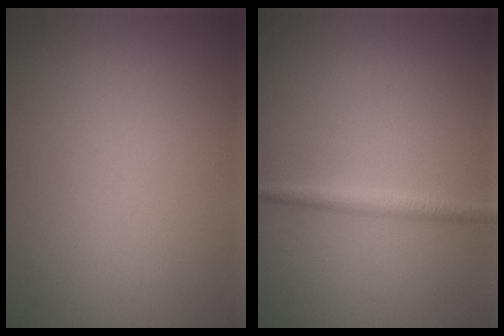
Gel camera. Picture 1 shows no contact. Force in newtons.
{"total": 1.4, "press": 1.4, "slide": 0.1}